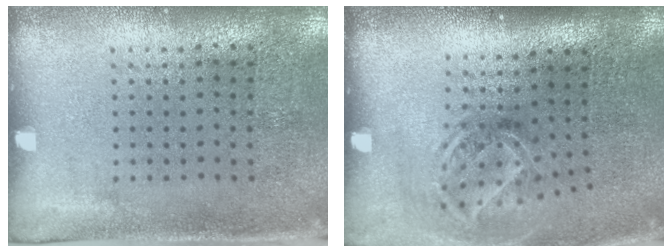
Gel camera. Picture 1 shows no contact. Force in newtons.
{"total": 2.0, "press": 1.3, "slide": 1.4}